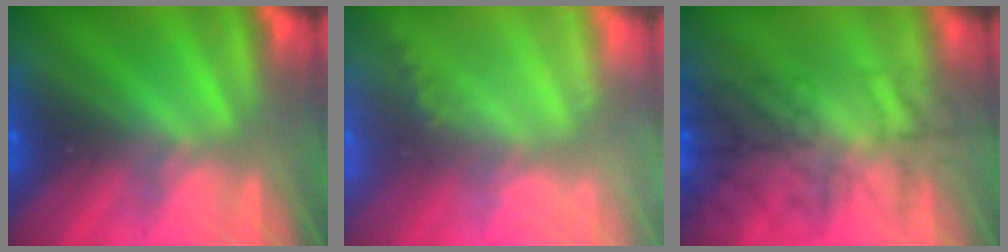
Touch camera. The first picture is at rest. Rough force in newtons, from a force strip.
{"total": 1.7}
{"total": 7.9}